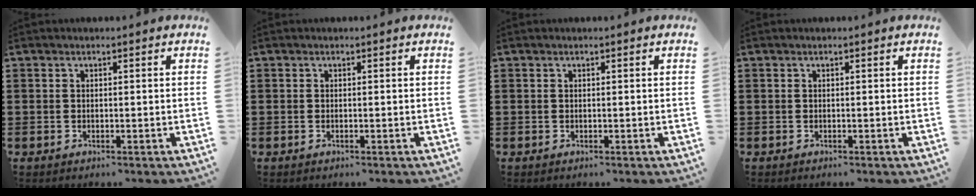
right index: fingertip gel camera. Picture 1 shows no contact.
{"total": 0.0}
{"total": 0.0}
{"total": 0.0}